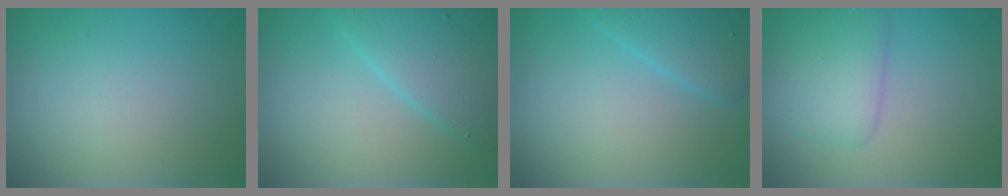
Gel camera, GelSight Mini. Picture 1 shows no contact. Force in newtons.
{"total": 5.5, "press": 5.5, "slide": 0.3}
{"total": 3.1, "press": 3.1, "slide": 0.1}
{"total": 3.2, "press": 3.1, "slide": 0.1}